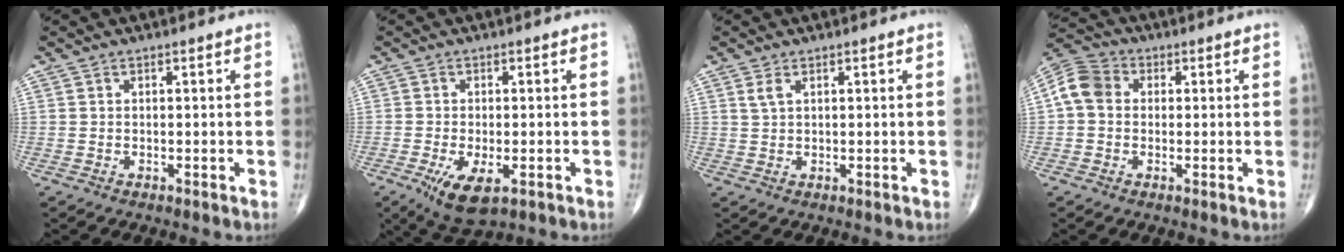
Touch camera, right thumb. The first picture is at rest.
{"total": 7.4, "force": [-2.9, 3.2, 6.0], "torque": [-0.104, -0.013, -0.042]}
{"total": 1.6, "force": [0.9, 0.7, 1.1], "torque": [-0.027, 0.005, 0.022]}
{"total": 7.1, "force": [0.5, 5.8, 4.0], "torque": [-0.072, 0.022, -0.003]}